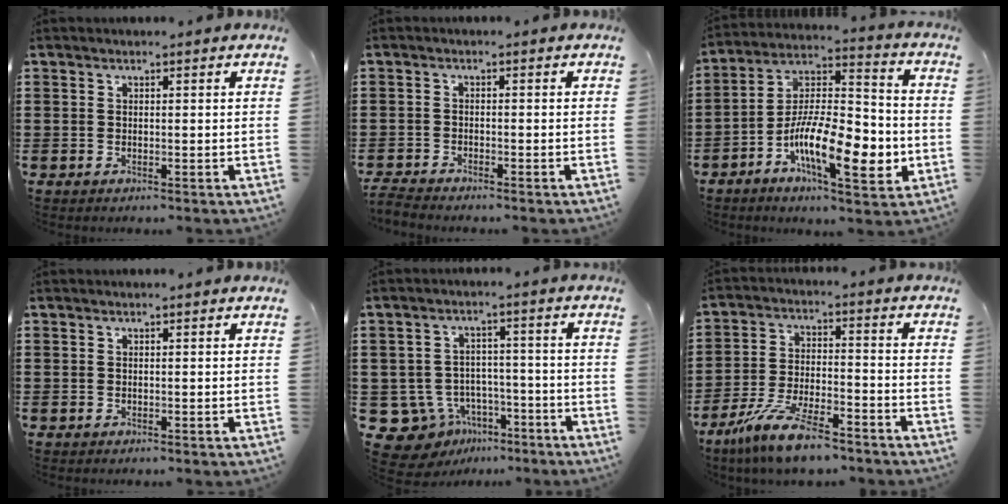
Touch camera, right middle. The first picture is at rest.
{"total": 2.0, "force": [-2.0, -0.1, 0.3], "torque": [-0.013, -0.002, -0.043]}
{"total": 13.5, "force": [-5.1, 4.5, 11.7], "torque": [-0.228, -0.008, -0.094]}
{"total": 0.0}
{"total": 8.1, "force": [-5.8, 5.3, 2.1], "torque": [-0.068, 0.022, -0.113]}
{"total": 9.9, "force": [-8.0, 1.6, 5.6], "torque": [-0.120, 0.009, -0.156]}